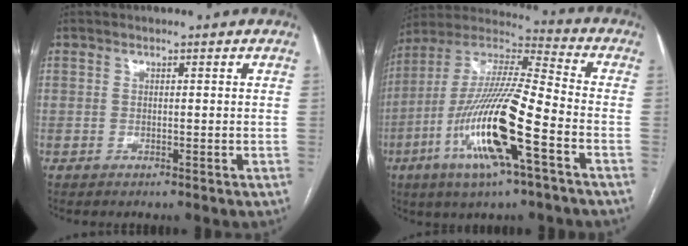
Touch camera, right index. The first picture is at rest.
{"total": 19.0, "force": [-7.0, 1.7, 17.6], "torque": [-0.362, -0.016, -0.133]}